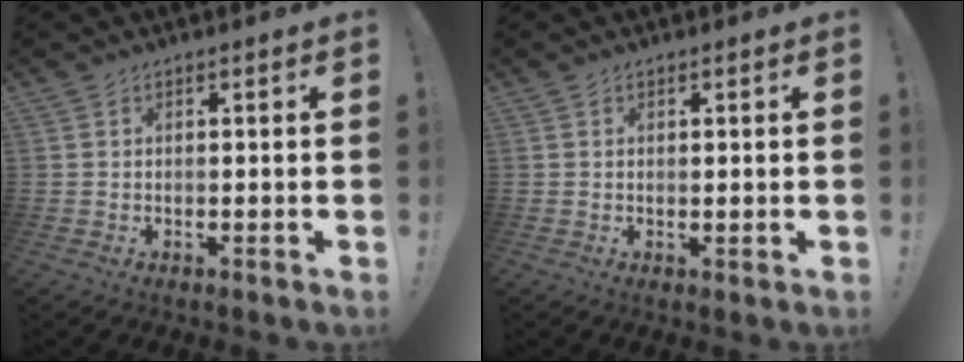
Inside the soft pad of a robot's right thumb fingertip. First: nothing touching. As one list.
[{"total": 0.8, "force": [0.5, 0.2, 0.5], "torque": [-0.008, 0.000, 0.009]}]